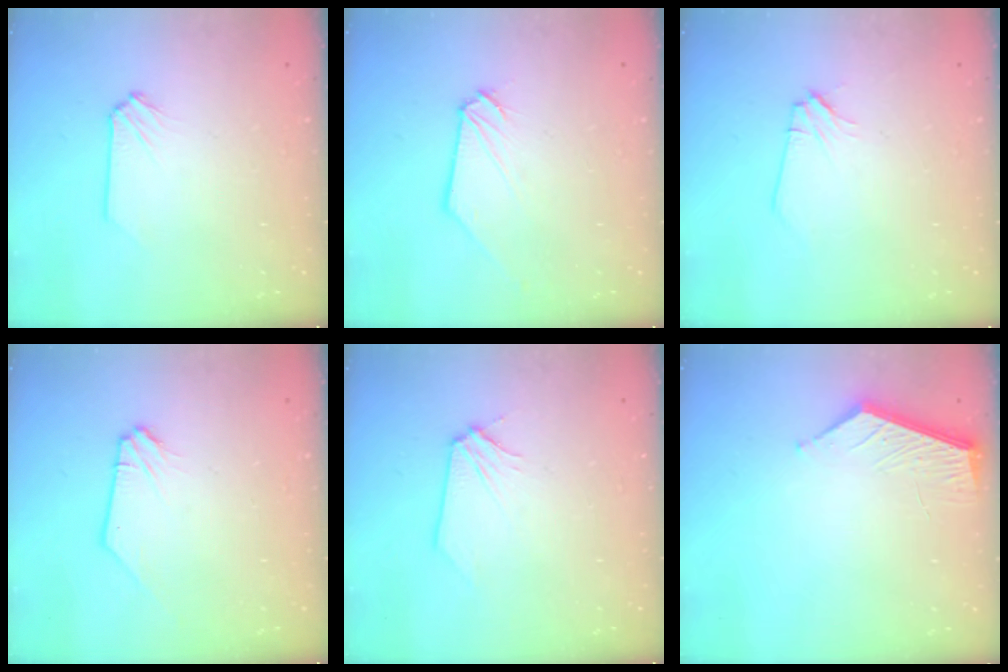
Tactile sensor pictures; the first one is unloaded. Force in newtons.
{"total": 0.9, "press": 0.9, "slide": 0.2}
{"total": 1.6, "press": 1.6, "slide": 0.2}
{"total": 1.0, "press": 1.0, "slide": 0.1}
{"total": 0.6, "press": 0.6, "slide": 0.1}
{"total": 5.7, "press": 5.7, "slide": 0.1}